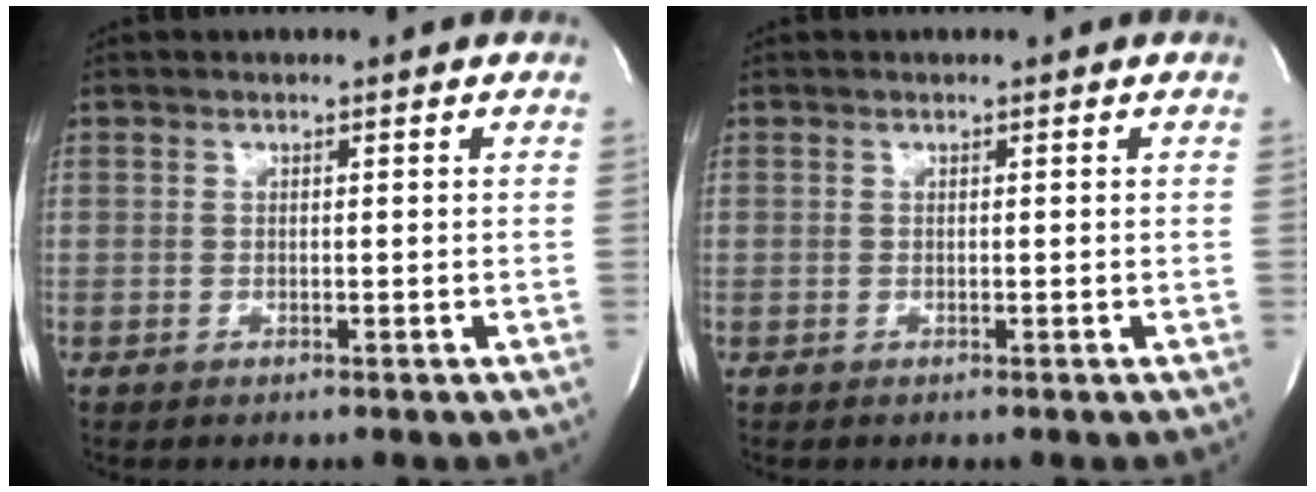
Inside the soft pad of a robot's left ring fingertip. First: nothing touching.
{"total": 0.0}